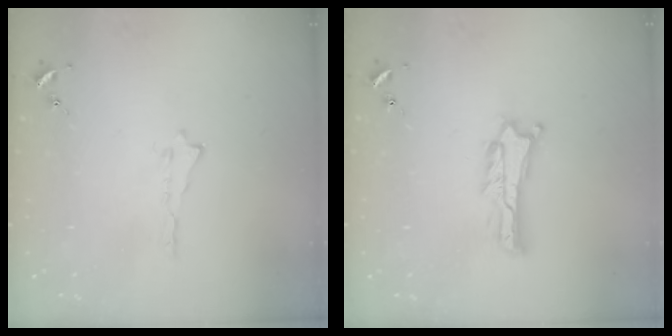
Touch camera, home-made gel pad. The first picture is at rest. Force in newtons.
{"total": 2.0, "press": 2.0, "slide": 0.3}